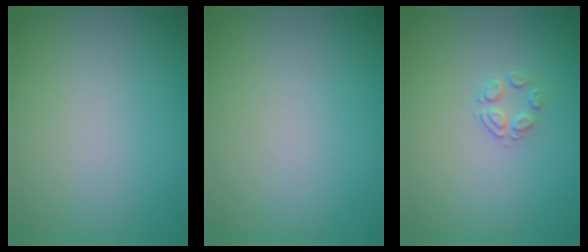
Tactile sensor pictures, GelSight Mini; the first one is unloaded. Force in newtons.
{"total": 0.0}
{"total": 1.5, "press": 0.8, "slide": 1.3}